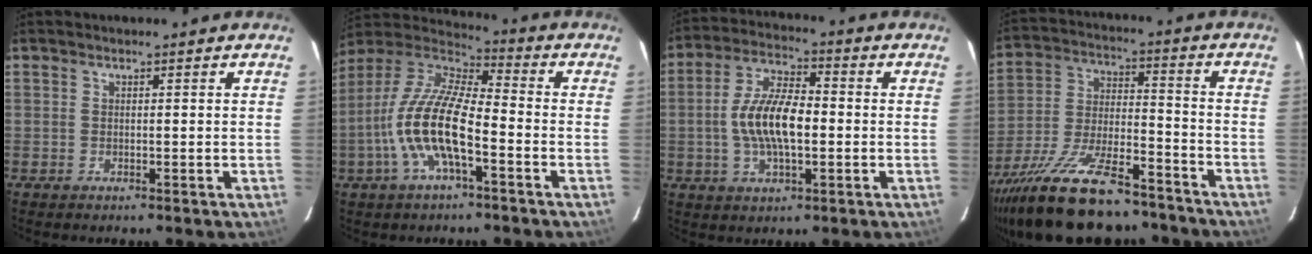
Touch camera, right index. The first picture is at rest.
{"total": 15.3, "force": [-5.1, 4.6, 13.7], "torque": [-0.277, -0.004, -0.105]}
{"total": 11.4, "force": [-1.2, 4.7, 10.3], "torque": [-0.206, 0.008, -0.023]}
{"total": 23.5, "force": [-18.2, 7.5, 12.8], "torque": [-0.250, -0.030, -0.288]}